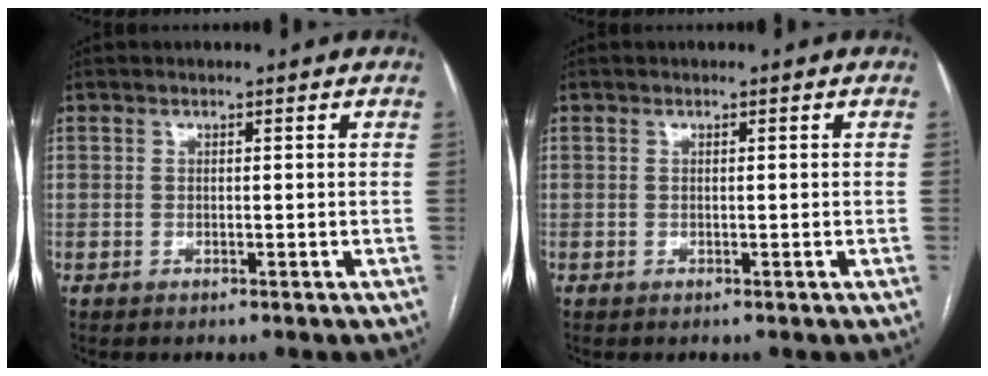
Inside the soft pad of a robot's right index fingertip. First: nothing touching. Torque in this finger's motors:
{"motor_torque": [-0.60, -0.09, 0.02, 0.01]}